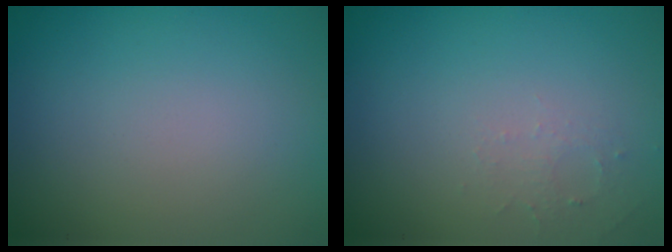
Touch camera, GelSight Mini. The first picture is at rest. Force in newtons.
{"total": 1.2, "press": 1.2, "slide": 0.3}